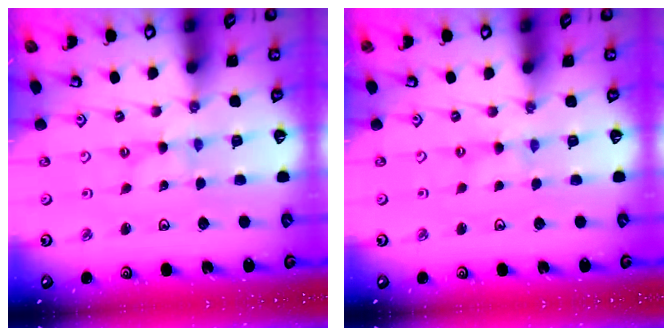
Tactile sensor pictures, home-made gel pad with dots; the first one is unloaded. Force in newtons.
{"total": 0.0}